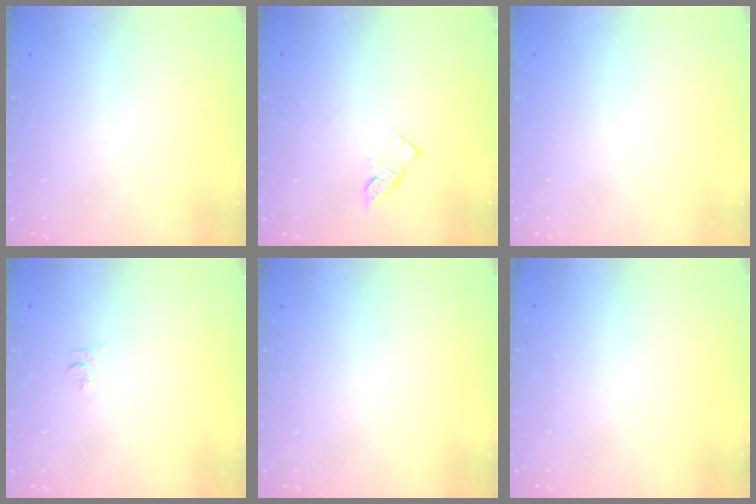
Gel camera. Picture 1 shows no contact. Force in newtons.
{"total": 4.1, "press": 4.1, "slide": 0.4}
{"total": 1.6, "press": 1.6, "slide": 0.1}
{"total": 4.2, "press": 4.1, "slide": 0.5}
{"total": 0.0}
{"total": 0.0}